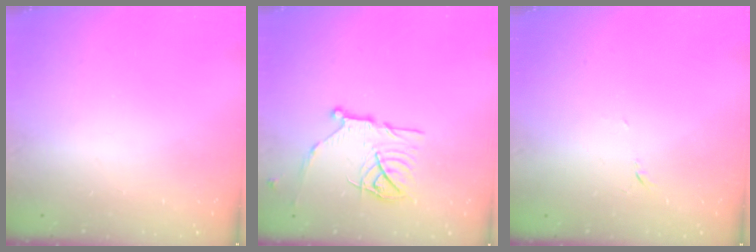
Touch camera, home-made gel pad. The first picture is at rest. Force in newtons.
{"total": 17.1, "press": 17.0, "slide": 1.5}
{"total": 3.9, "press": 3.8, "slide": 0.9}